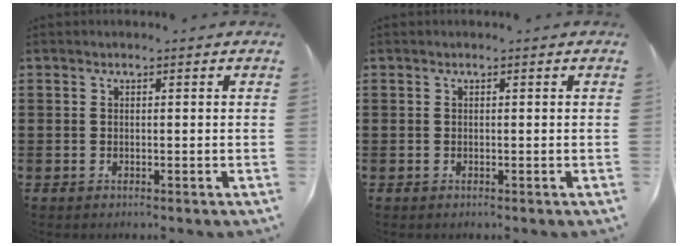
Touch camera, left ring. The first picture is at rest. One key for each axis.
{"total": 0.0}